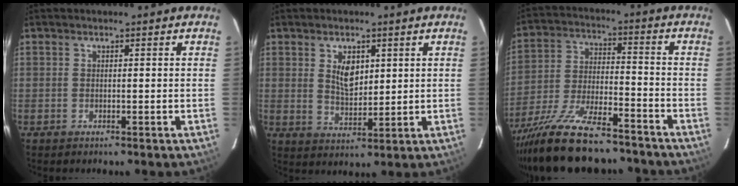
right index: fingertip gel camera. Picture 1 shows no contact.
{"total": 5.7, "force": [2.1, 3.2, 4.2], "torque": [-0.068, 0.000, 0.043]}
{"total": 20.7, "force": [-16.6, 5.5, 11.0], "torque": [-0.221, -0.043, -0.270]}